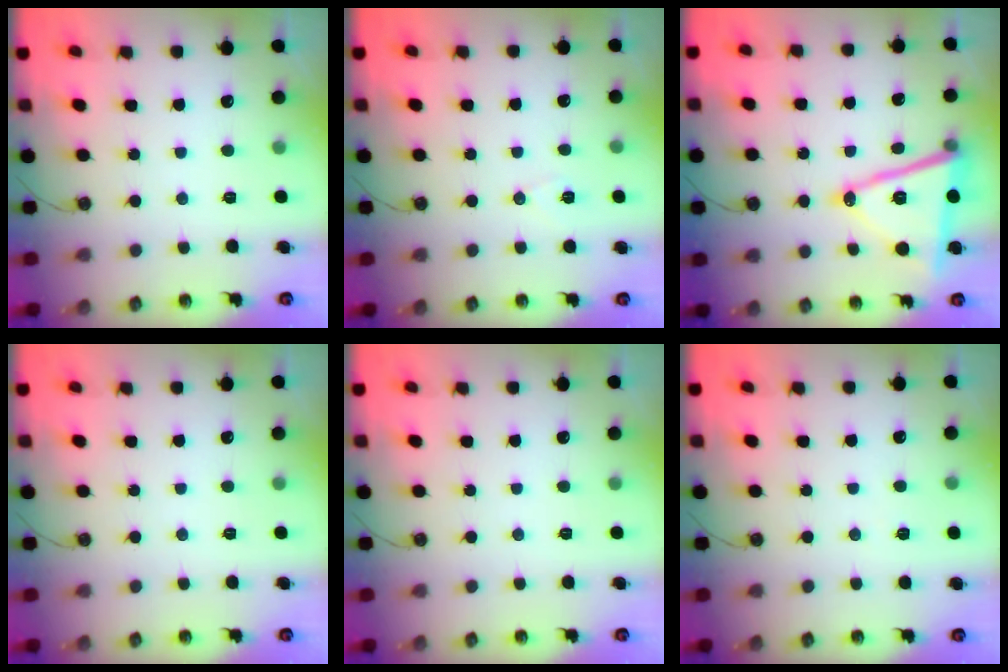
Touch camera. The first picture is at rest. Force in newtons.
{"total": 5.3, "press": 3.8, "slide": 3.7}
{"total": 15.7, "press": 15.2, "slide": 3.9}
{"total": 0.0}
{"total": 0.0}
{"total": 4.3, "press": 1.3, "slide": 4.1}